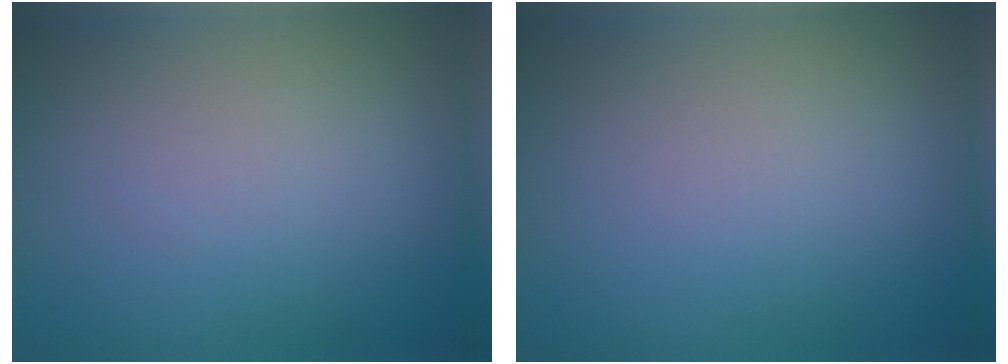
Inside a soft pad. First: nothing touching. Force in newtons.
{"total": 0.0}